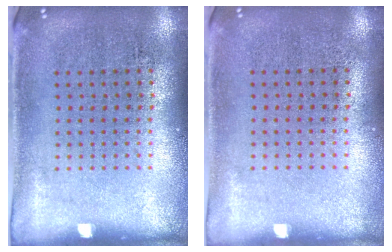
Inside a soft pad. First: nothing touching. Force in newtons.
{"total": 0.0}